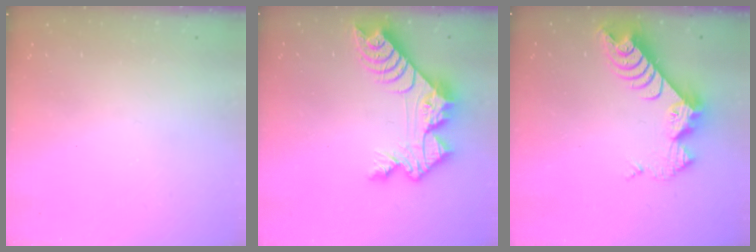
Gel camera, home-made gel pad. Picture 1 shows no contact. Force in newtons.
{"total": 11.8, "press": 11.7, "slide": 0.8}
{"total": 9.7, "press": 9.7, "slide": 0.8}